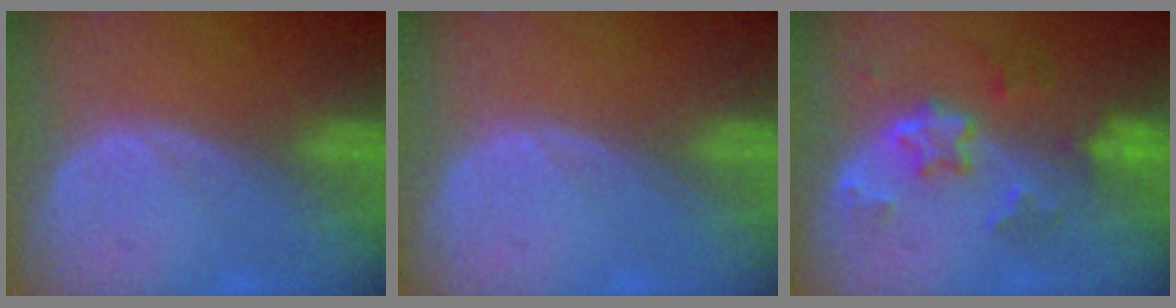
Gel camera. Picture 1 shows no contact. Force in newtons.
{"total": 0.0}
{"total": 6.1, "press": 5.5, "slide": 2.7}